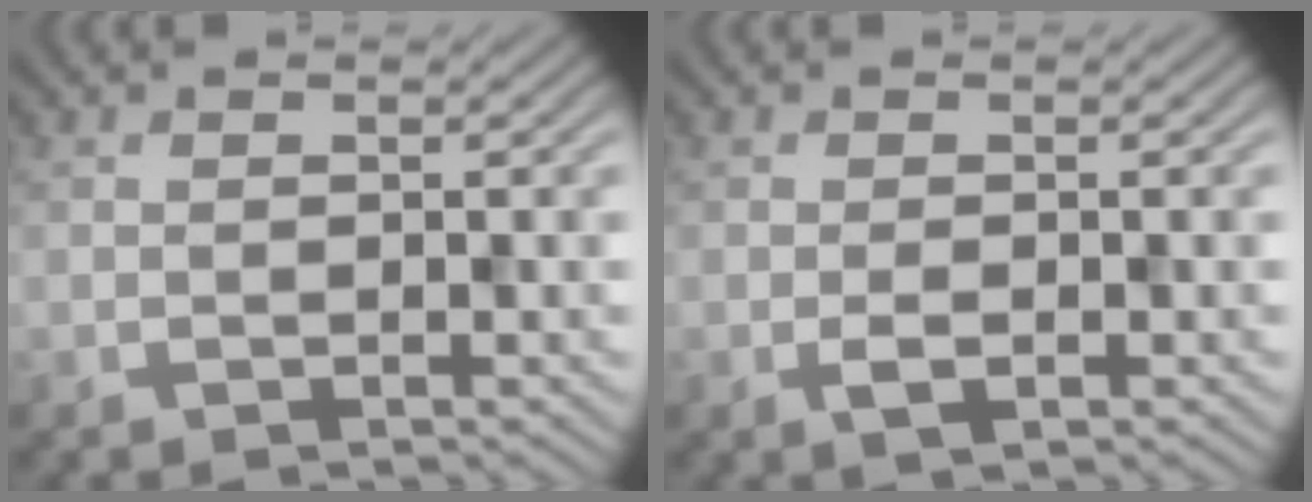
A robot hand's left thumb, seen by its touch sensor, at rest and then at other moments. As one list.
[{"total": 1.6, "force": [-0.5, 0.6, 1.4], "torque": [-0.030, -0.002, -0.011]}]